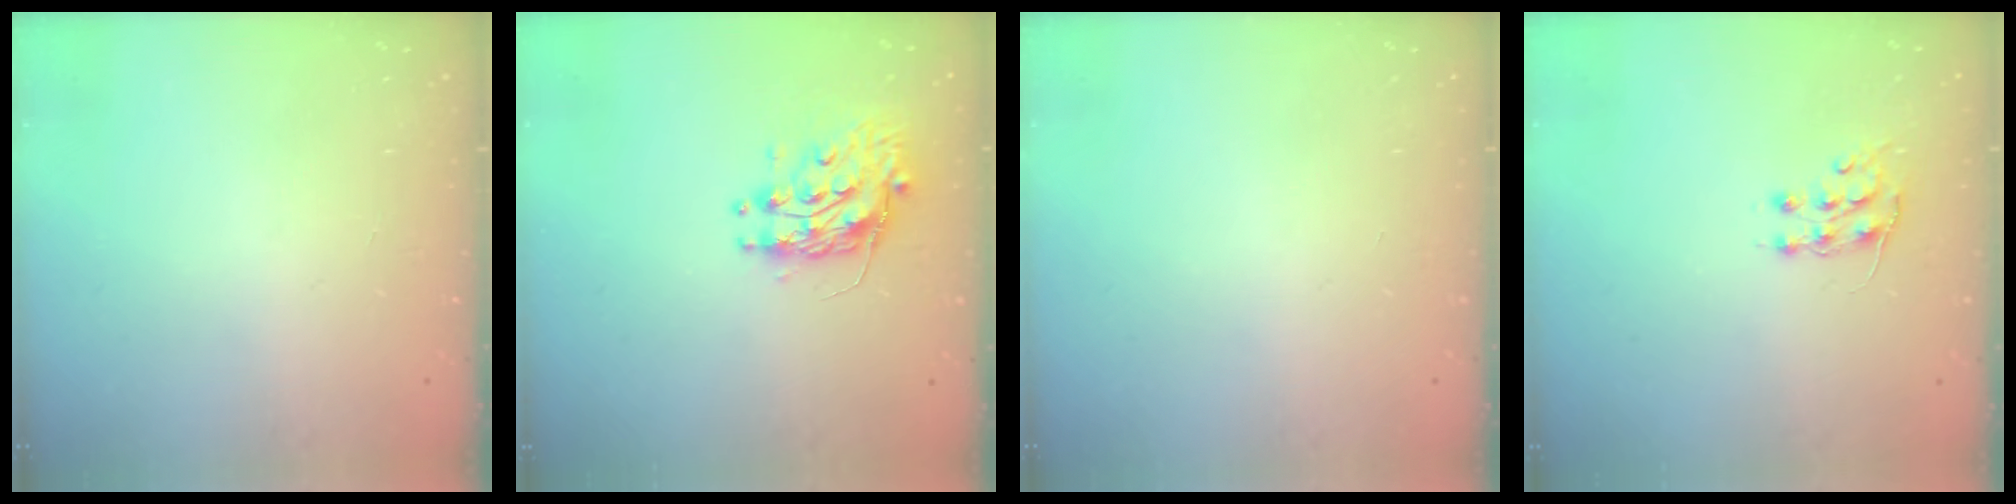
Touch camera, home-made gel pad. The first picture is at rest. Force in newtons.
{"total": 10.0, "press": 9.9, "slide": 0.8}
{"total": 0.0}
{"total": 6.4, "press": 6.4, "slide": 0.5}